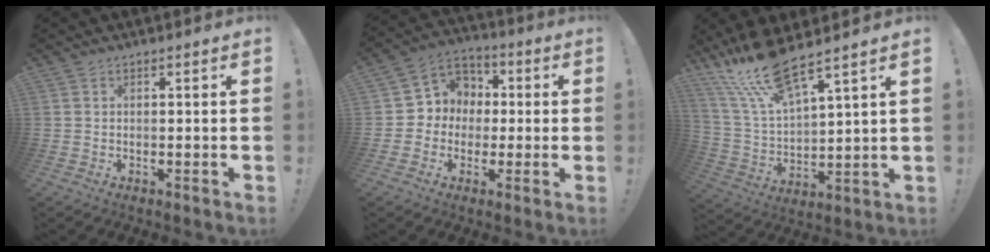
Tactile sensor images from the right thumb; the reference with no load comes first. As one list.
[{"total": 8.5, "force": [-1.1, 8.2, 1.8], "torque": [-0.025, 0.012, -0.012]}, {"total": 15.5, "force": [12.5, 3.5, 8.5], "torque": [-0.181, -0.077, 0.223]}]